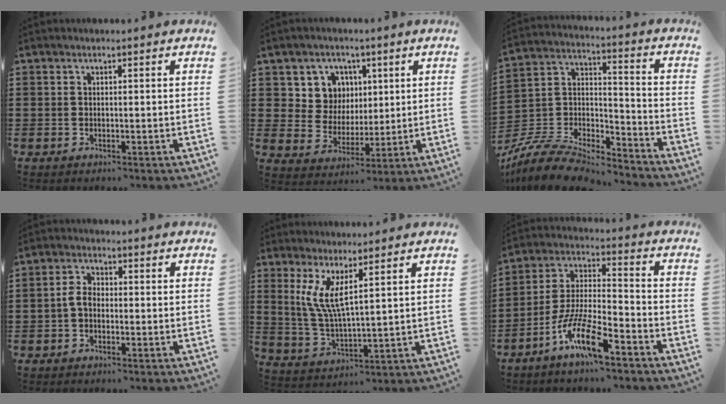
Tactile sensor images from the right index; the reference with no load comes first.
{"total": 7.6, "force": [3.1, 6.8, 1.3], "torque": [-0.060, 0.002, 0.059]}
{"total": 8.5, "force": [-7.9, 2.3, 2.4], "torque": [-0.058, 0.004, -0.158]}
{"total": 3.1, "force": [-0.8, 1.9, 2.3], "torque": [-0.066, -0.003, -0.023]}
{"total": 6.2, "force": [2.9, 1.2, 5.3], "torque": [-0.127, -0.011, 0.048]}
{"total": 11.7, "force": [-7.8, 2.7, 8.3], "torque": [-0.181, 0.005, -0.152]}